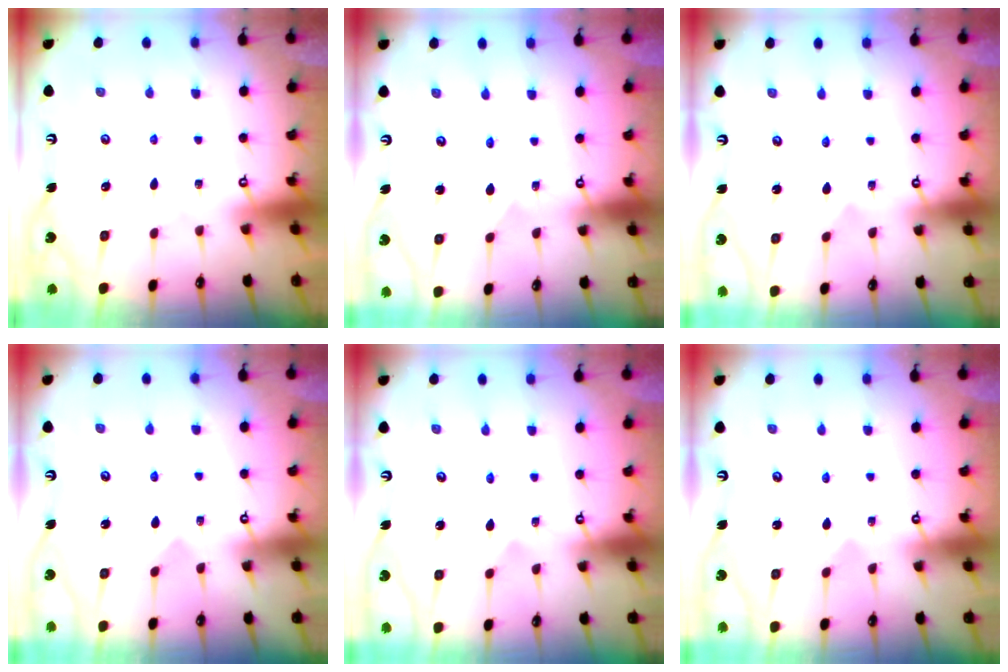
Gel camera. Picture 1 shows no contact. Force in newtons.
{"total": 1.9, "press": 1.9, "slide": 0.0}
{"total": 1.3, "press": 1.3, "slide": 0.2}
{"total": 2.8, "press": 2.8, "slide": 0.3}
{"total": 2.0, "press": 2.0, "slide": 0.1}
{"total": 0.9, "press": 0.9, "slide": 0.0}